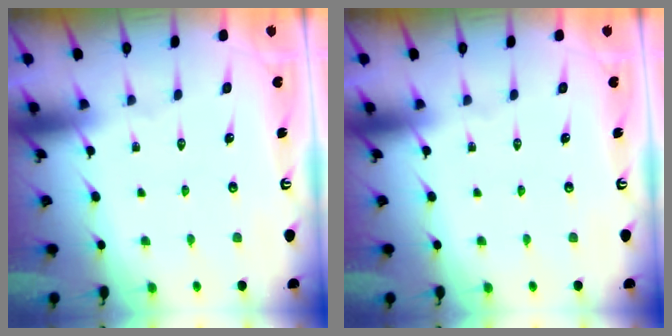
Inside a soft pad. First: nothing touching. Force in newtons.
{"total": 0.0}